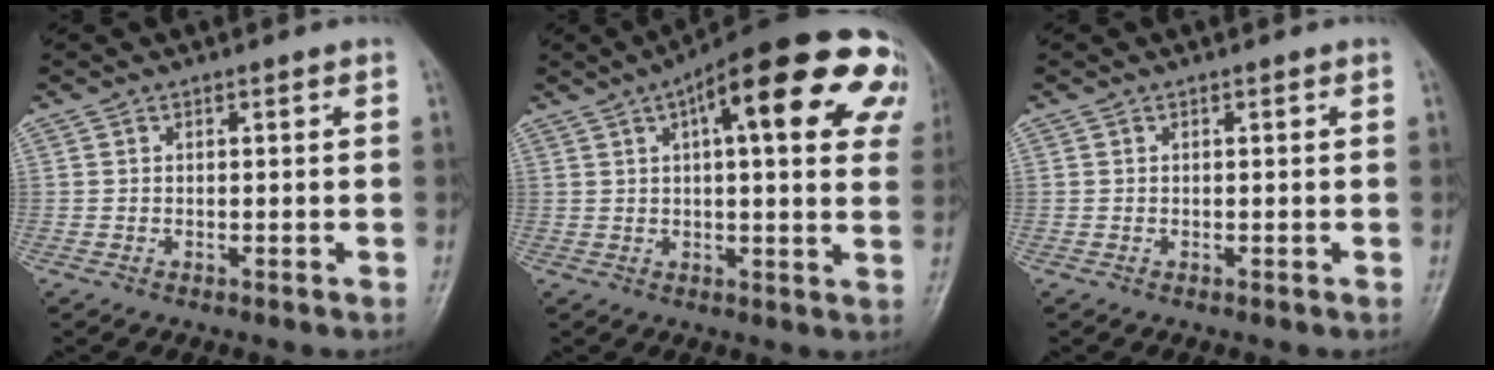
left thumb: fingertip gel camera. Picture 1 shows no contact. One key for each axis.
{"total": 25.4, "fx": 9.6, "fy": 8.1, "fz": 22.0, "tx": -0.260, "ty": 0.032, "tz": 0.124}
{"total": 0.0}